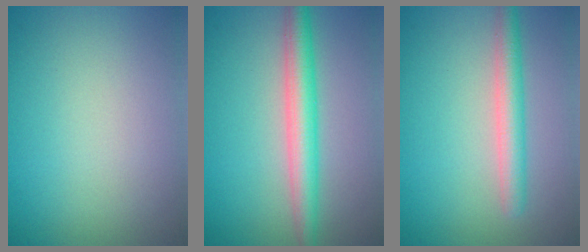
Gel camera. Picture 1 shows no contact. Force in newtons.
{"total": 4.3, "press": 4.3, "slide": 0.1}
{"total": 3.0, "press": 3.0, "slide": 0.1}